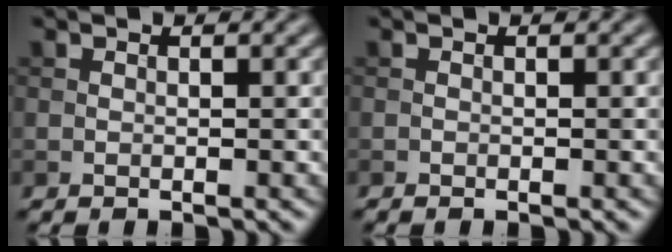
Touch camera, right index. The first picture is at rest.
{"total": 0.0}